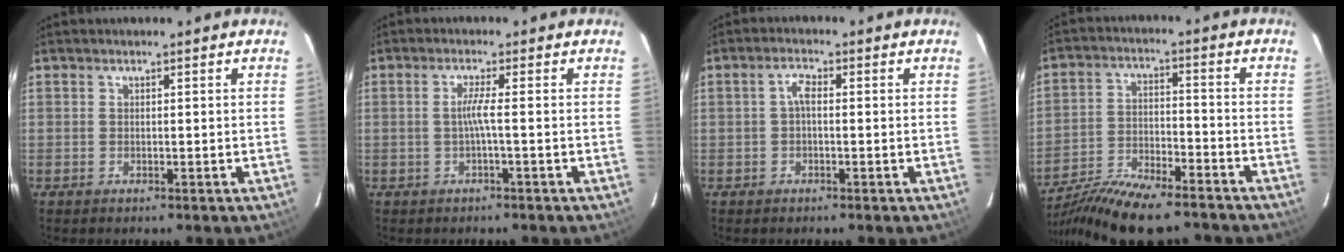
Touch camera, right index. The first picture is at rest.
{"total": 2.3, "force": [-0.7, -0.8, 2.1], "torque": [-0.043, -0.002, -0.011]}
{"total": 2.1, "force": [-0.2, 0.9, 1.9], "torque": [-0.040, 0.010, -0.004]}
{"total": 17.9, "force": [-15.3, 4.0, 8.5], "torque": [-0.173, -0.029, -0.253]}